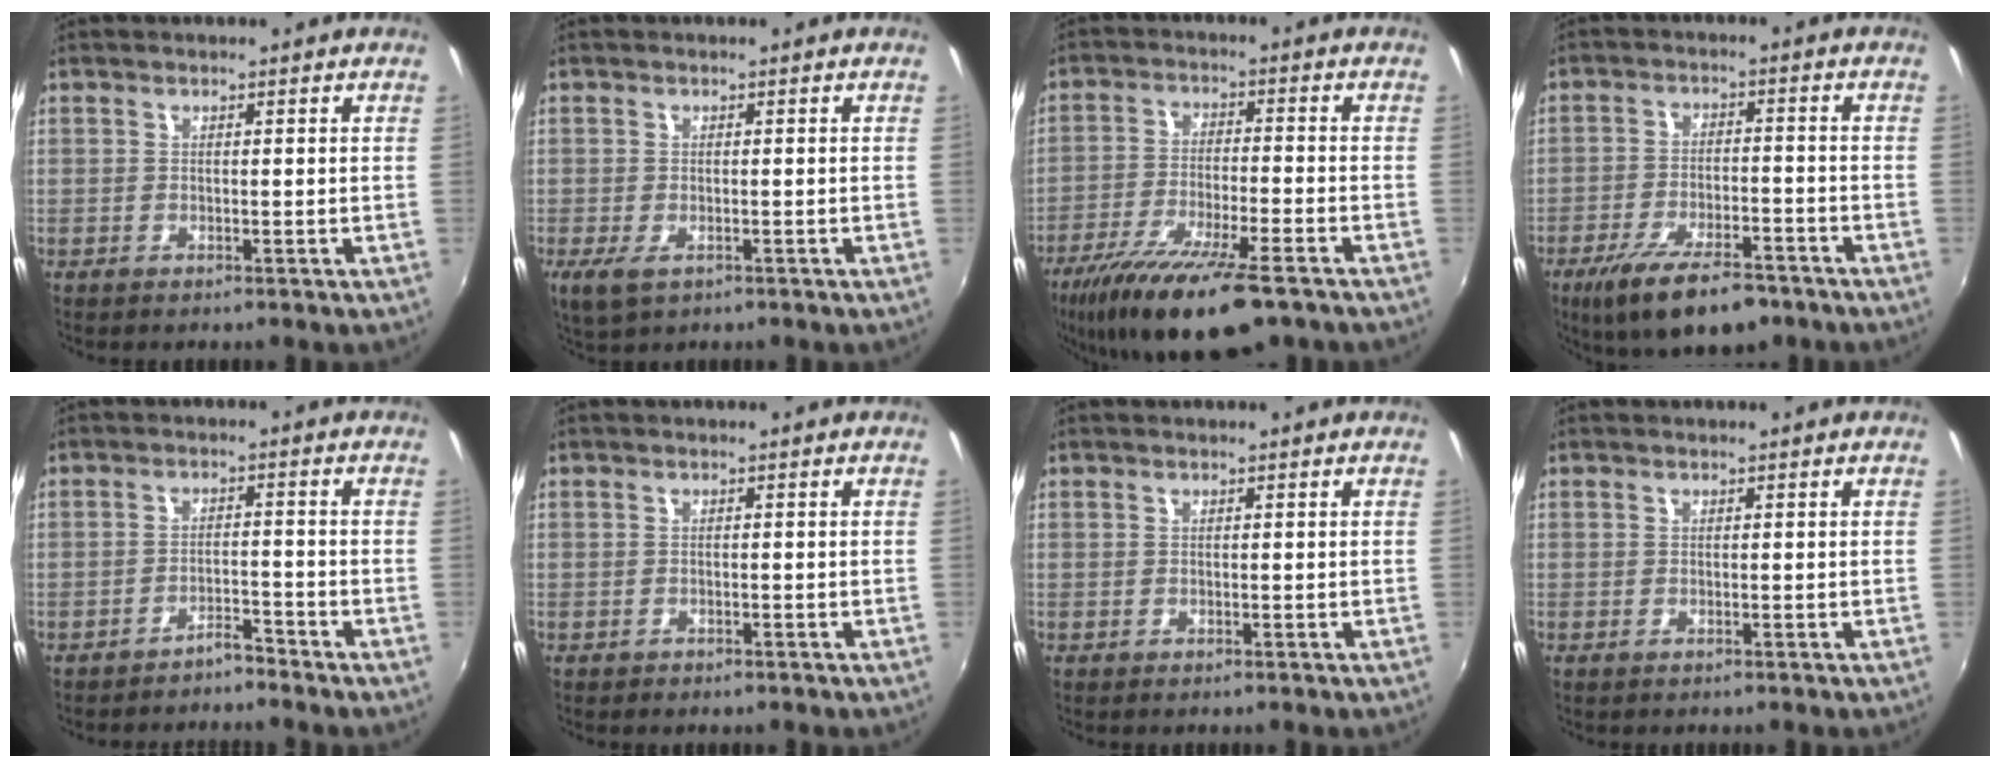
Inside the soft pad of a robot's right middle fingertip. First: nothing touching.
{"total": 4.1, "force": [-1.9, 2.1, 2.9], "torque": [-0.062, -0.016, -0.031]}
{"total": 16.5, "force": [-11.8, 3.3, 11.1], "torque": [-0.220, -0.047, -0.201]}
{"total": 13.0, "force": [-9.0, 4.3, 8.4], "torque": [-0.173, -0.027, -0.148]}
{"total": 2.7, "force": [-2.7, 0.2, 0.4], "torque": [-0.012, 0.000, -0.042]}
{"total": 1.0, "force": [-0.7, 0.6, 0.2], "torque": [-0.009, -0.001, -0.010]}
{"total": 0.0}
{"total": 0.0}